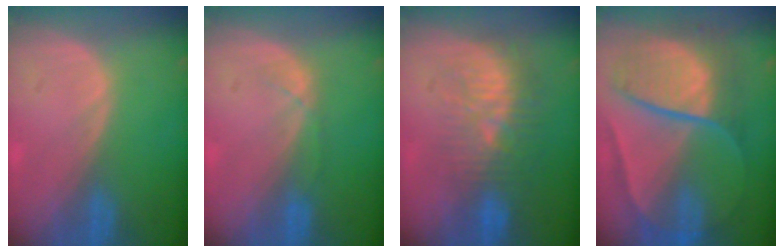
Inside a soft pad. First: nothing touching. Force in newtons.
{"total": 1.4, "press": 1.3, "slide": 0.3}
{"total": 9.6, "press": 8.9, "slide": 3.5}
{"total": 10.6, "press": 10.5, "slide": 1.1}